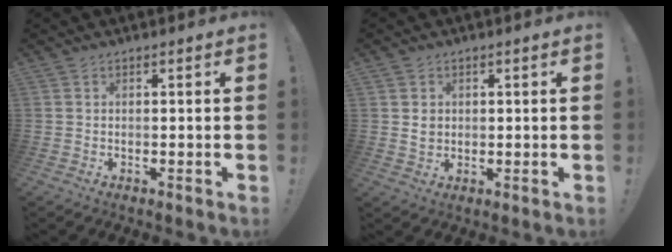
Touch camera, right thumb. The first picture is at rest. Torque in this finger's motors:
{"motor_torque": [-0.45, 0.07, 0.08, 0.33, -0.01]}